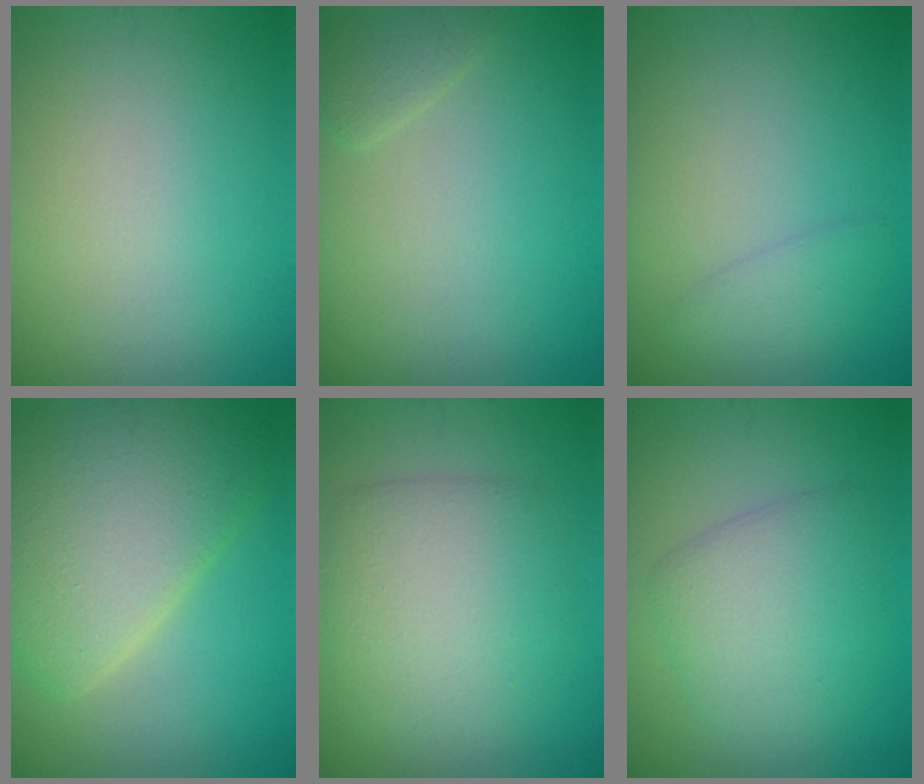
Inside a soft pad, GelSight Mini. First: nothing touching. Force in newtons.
{"total": 1.3, "press": 1.3, "slide": 0.2}
{"total": 1.5, "press": 1.5, "slide": 0.2}
{"total": 8.9, "press": 8.9, "slide": 0.5}
{"total": 5.3, "press": 5.3, "slide": 0.3}
{"total": 4.5, "press": 4.5, "slide": 0.3}